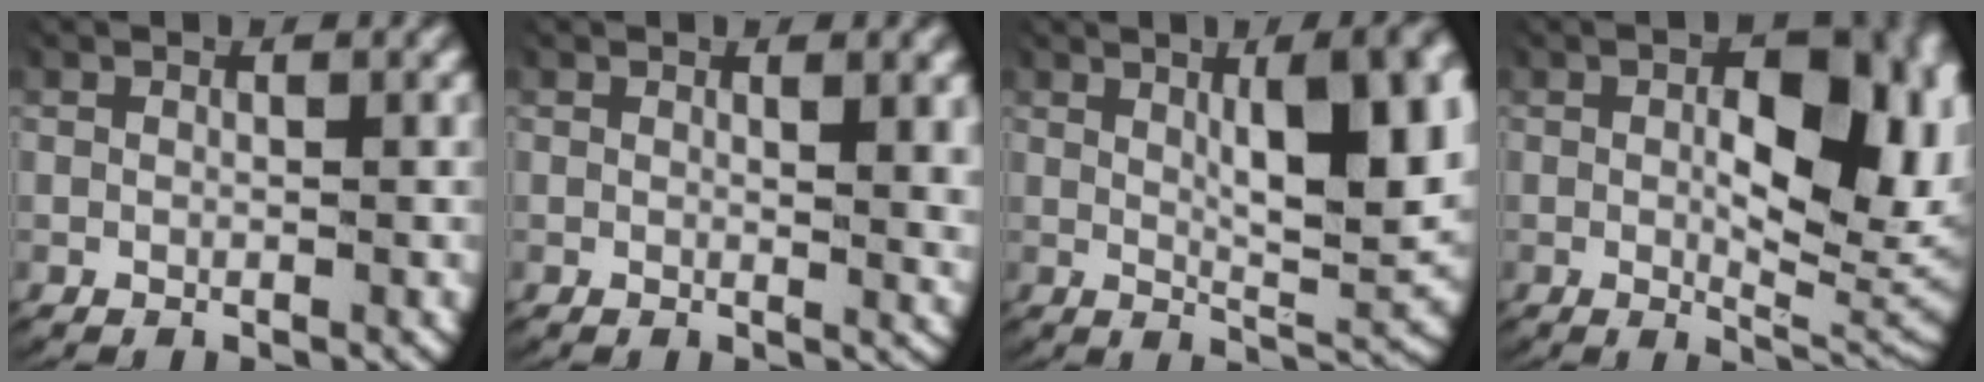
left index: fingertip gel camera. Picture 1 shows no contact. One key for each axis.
{"total": 1.7, "fx": 0.8, "fy": 0.0, "fz": 1.5, "tx": -0.020, "ty": -0.011, "tz": 0.015}
{"total": 8.9, "fx": 2.5, "fy": 2.8, "fz": 8.1, "tx": -0.110, "ty": 0.005, "tz": 0.041}
{"total": 9.9, "fx": 1.4, "fy": 5.0, "fz": 8.5, "tx": -0.107, "ty": -0.013, "tz": 0.018}